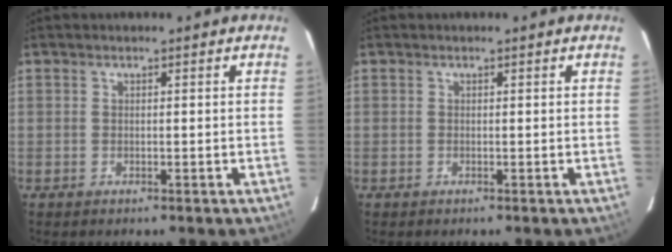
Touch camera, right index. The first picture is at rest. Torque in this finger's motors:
{"motor_torque": [0.08, 0.03, 0.03, 0.01]}